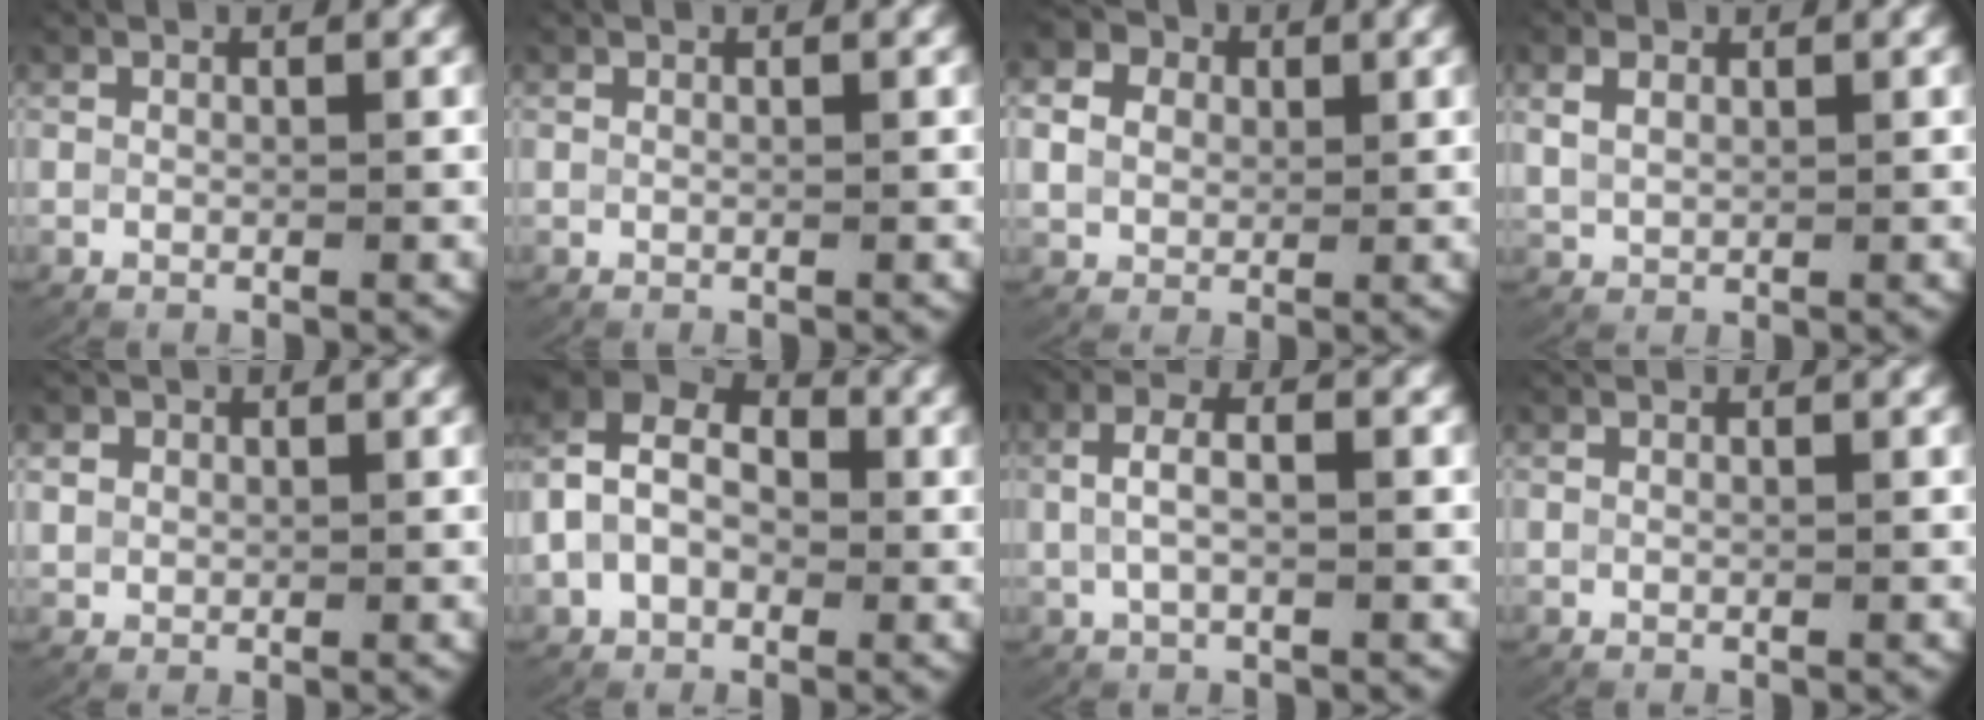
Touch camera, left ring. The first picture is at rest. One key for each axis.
{"total": 0.0}
{"total": 6.0, "fx": 1.9, "fy": 5.1, "fz": 2.6, "tx": -0.063, "ty": 0.001, "tz": 0.027}
{"total": 2.0, "fx": 0.9, "fy": 1.5, "fz": 1.0, "tx": -0.024, "ty": -0.001, "tz": 0.025}
{"total": 1.8, "fx": 0.5, "fy": 1.6, "fz": 0.7, "tx": -0.023, "ty": -0.006, "tz": 0.017}
{"total": 10.7, "fx": 1.6, "fy": 8.7, "fz": 6.0, "tx": -0.128, "ty": 0.005, "tz": 0.006}
{"total": 3.2, "fx": 0.2, "fy": 1.3, "fz": 2.9, "tx": -0.063, "ty": 0.004, "tz": 0.003}
{"total": 0.0}